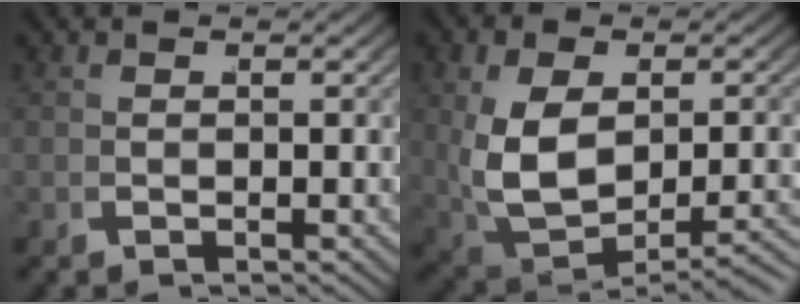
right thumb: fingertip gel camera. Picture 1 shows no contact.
{"total": 7.9, "force": [-1.1, 5.1, 6.0], "torque": [-0.145, -0.030, 0.013]}